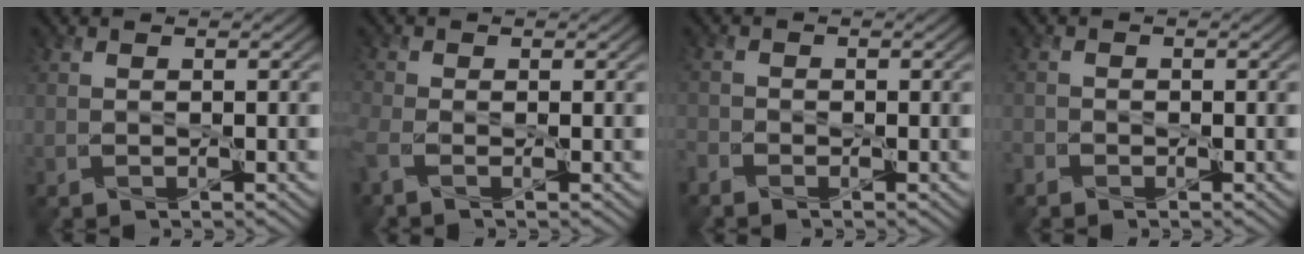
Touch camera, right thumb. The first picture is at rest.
{"total": 2.5, "force": [-1.3, 0.8, 2.0], "torque": [-0.059, -0.009, -0.037]}
{"total": 1.9, "force": [-1.7, 0.8, 0.6], "torque": [-0.016, -0.007, -0.043]}
{"total": 1.2, "force": [-1.1, 0.6, 0.2], "torque": [-0.009, -0.001, -0.027]}